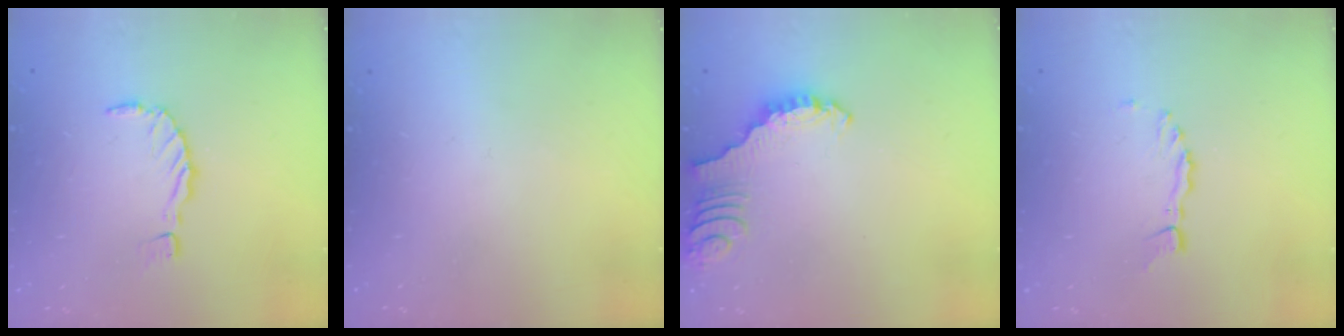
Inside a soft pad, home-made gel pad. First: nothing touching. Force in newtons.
{"total": 0.0}
{"total": 2.9, "press": 2.9, "slide": 0.3}
{"total": 2.2, "press": 2.2, "slide": 0.3}